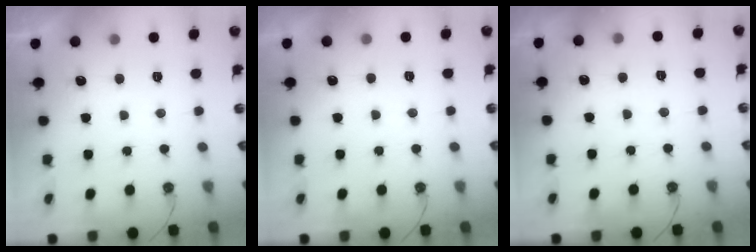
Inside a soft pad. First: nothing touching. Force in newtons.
{"total": 3.2, "press": 3.2, "slide": 0.3}
{"total": 4.3, "press": 4.2, "slide": 0.7}